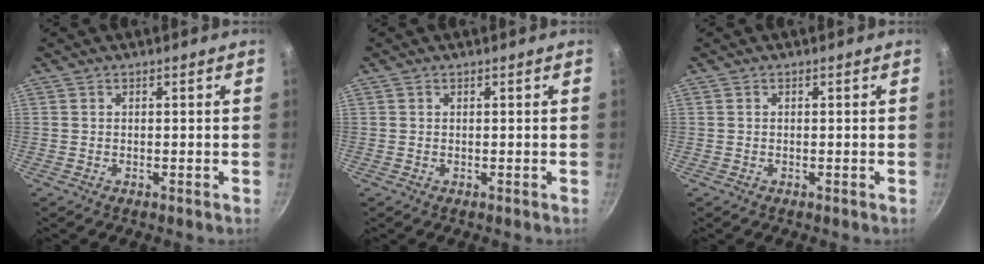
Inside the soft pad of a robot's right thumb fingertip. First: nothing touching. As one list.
[{"total": 0.0}, {"total": 0.0}]